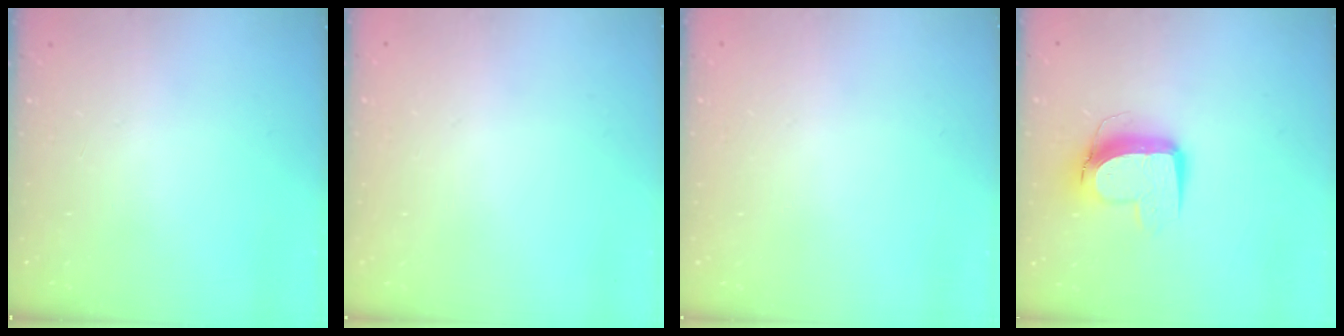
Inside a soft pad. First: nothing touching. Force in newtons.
{"total": 0.0}
{"total": 0.0}
{"total": 10.9, "press": 10.9, "slide": 1.2}